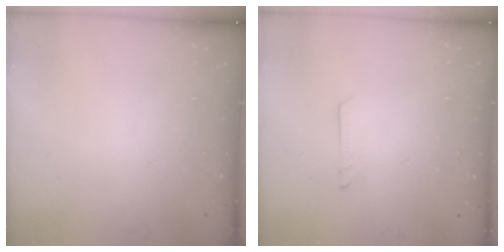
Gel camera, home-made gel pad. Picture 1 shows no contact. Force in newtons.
{"total": 1.2, "press": 1.2, "slide": 0.1}